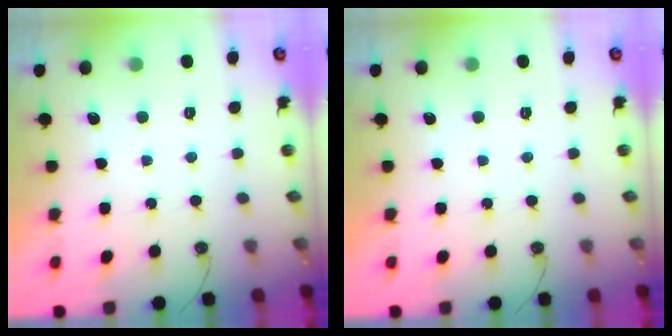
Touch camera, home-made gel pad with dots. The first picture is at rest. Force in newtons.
{"total": 0.0}